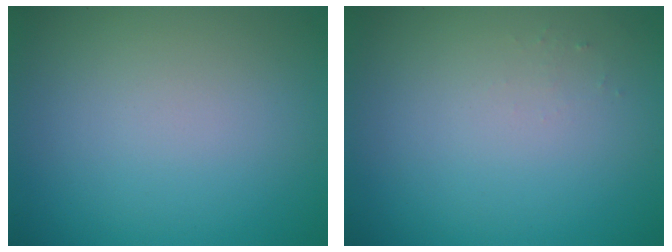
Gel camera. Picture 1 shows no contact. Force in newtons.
{"total": 0.5, "press": 0.5, "slide": 0.2}